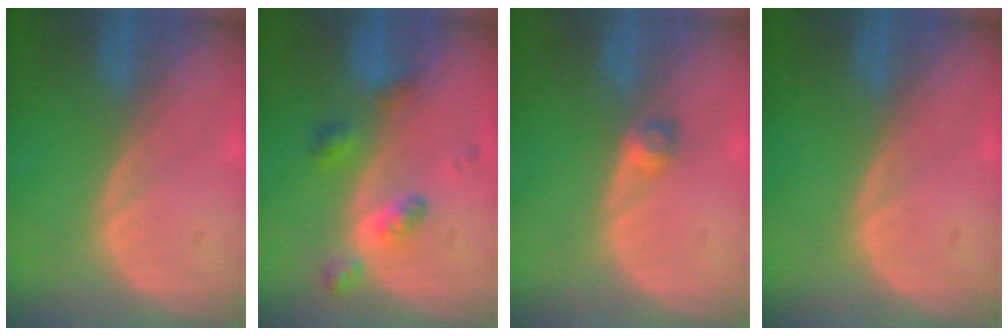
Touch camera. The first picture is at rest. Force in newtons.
{"total": 4.8, "press": 4.8, "slide": 0.1}
{"total": 2.0, "press": 1.7, "slide": 1.1}
{"total": 0.0}